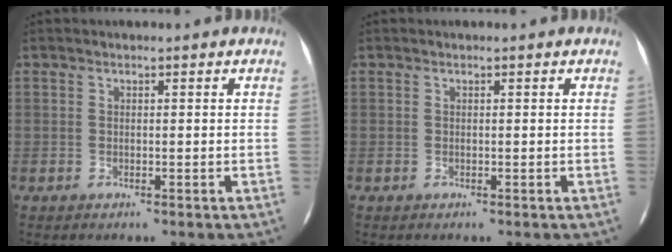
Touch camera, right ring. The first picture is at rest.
{"total": 0.0}